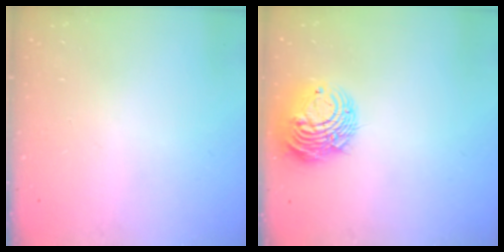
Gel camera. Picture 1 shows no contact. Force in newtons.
{"total": 11.0, "press": 11.0, "slide": 1.4}